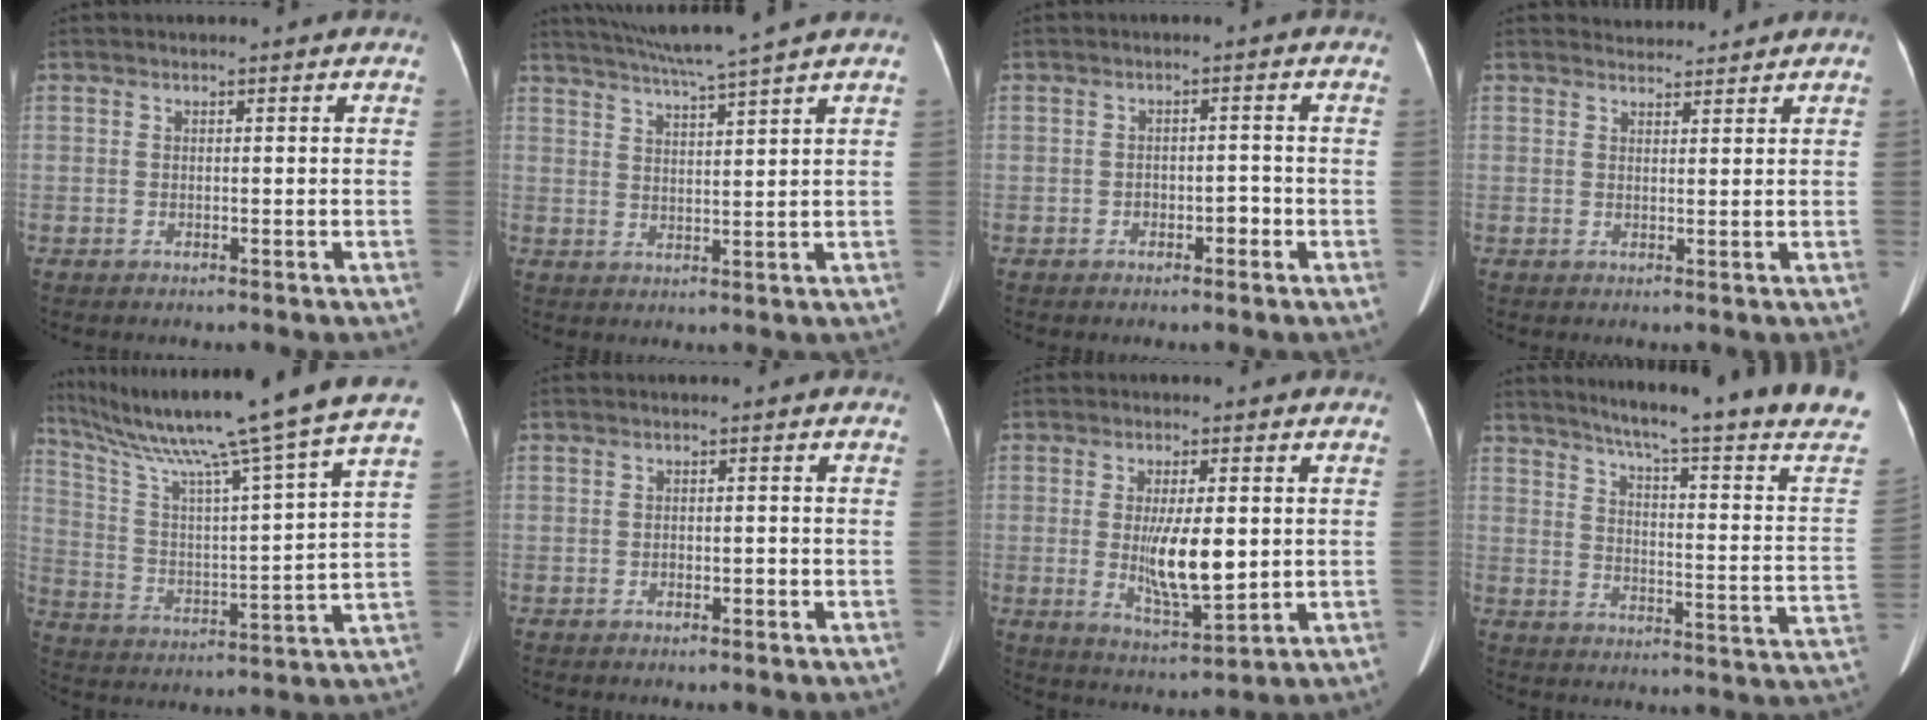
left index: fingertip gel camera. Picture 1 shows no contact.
{"total": 9.0, "force": [7.7, -2.0, 4.2], "torque": [-0.073, 0.006, 0.122]}
{"total": 2.0, "force": [-1.2, 1.0, 1.2], "torque": [-0.019, 0.006, -0.018]}
{"total": 2.4, "force": [2.3, 0.2, -0.4], "torque": [-0.002, 0.009, 0.039]}
{"total": 26.2, "force": [21.2, -2.1, 15.1], "torque": [-0.262, -0.026, 0.313]}
{"total": 0.9, "force": [-0.6, 0.4, 0.6], "torque": [-0.012, 0.000, -0.010]}
{"total": 8.7, "force": [0.0, 2.2, 8.5], "torque": [-0.156, -0.019, 0.005]}
{"total": 23.9, "force": [19.8, -1.5, 13.3], "torque": [-0.194, -0.075, 0.246]}